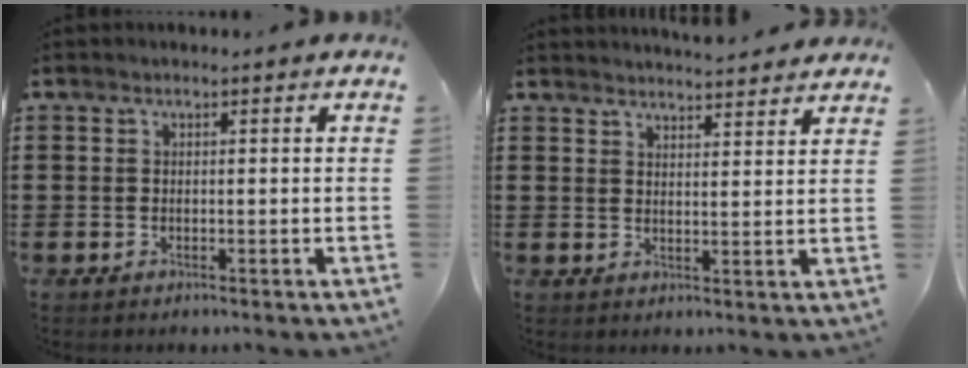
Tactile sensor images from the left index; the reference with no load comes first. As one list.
[{"total": 3.4, "force": [3.4, -0.2, 0.2], "torque": [-0.012, -0.013, 0.064]}]